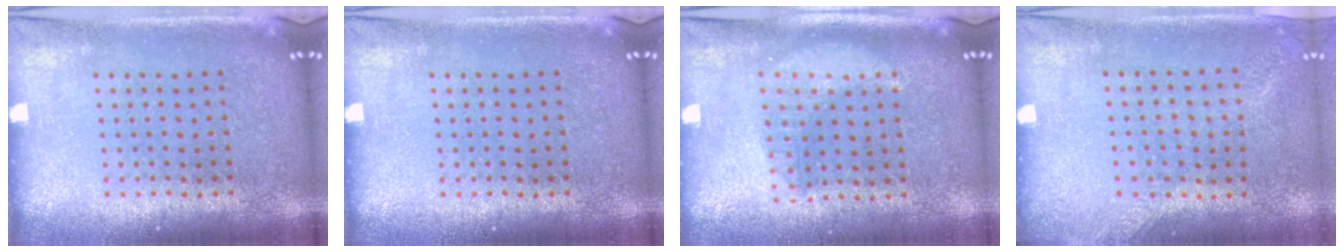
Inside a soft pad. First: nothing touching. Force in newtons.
{"total": 0.0}
{"total": 1.4, "press": 1.3, "slide": 0.5}
{"total": 1.3, "press": 1.1, "slide": 0.7}